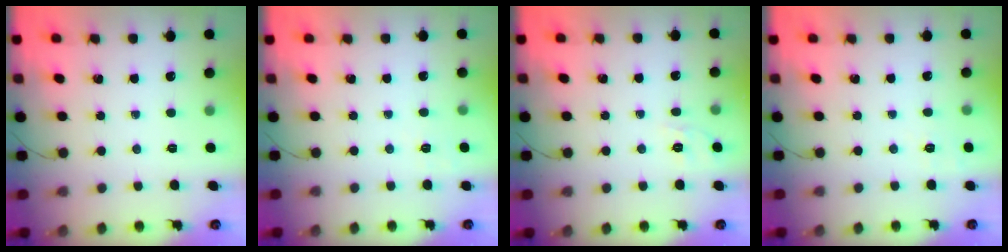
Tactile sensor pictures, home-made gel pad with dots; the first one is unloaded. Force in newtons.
{"total": 2.8, "press": 2.4, "slide": 1.5}
{"total": 1.7, "press": 0.0, "slide": 1.7}
{"total": 3.9, "press": 3.4, "slide": 1.9}